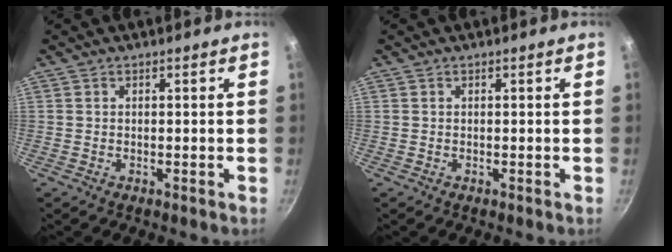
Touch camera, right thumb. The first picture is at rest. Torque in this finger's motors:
{"motor_torque": [-0.01, 0.00, -0.14, 0.15, 0.00]}